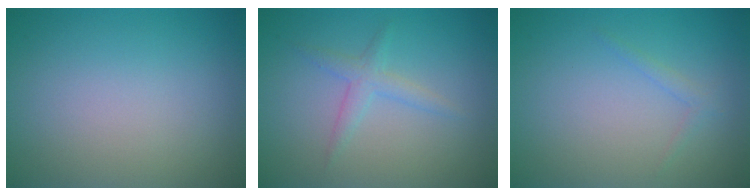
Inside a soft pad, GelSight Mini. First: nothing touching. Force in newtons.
{"total": 1.8, "press": 1.8, "slide": 0.1}
{"total": 0.8, "press": 0.8, "slide": 0.0}